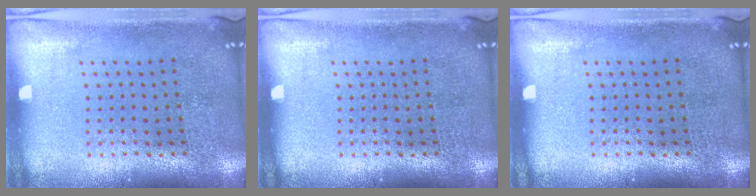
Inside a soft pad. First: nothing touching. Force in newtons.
{"total": 0.0}
{"total": 0.0}